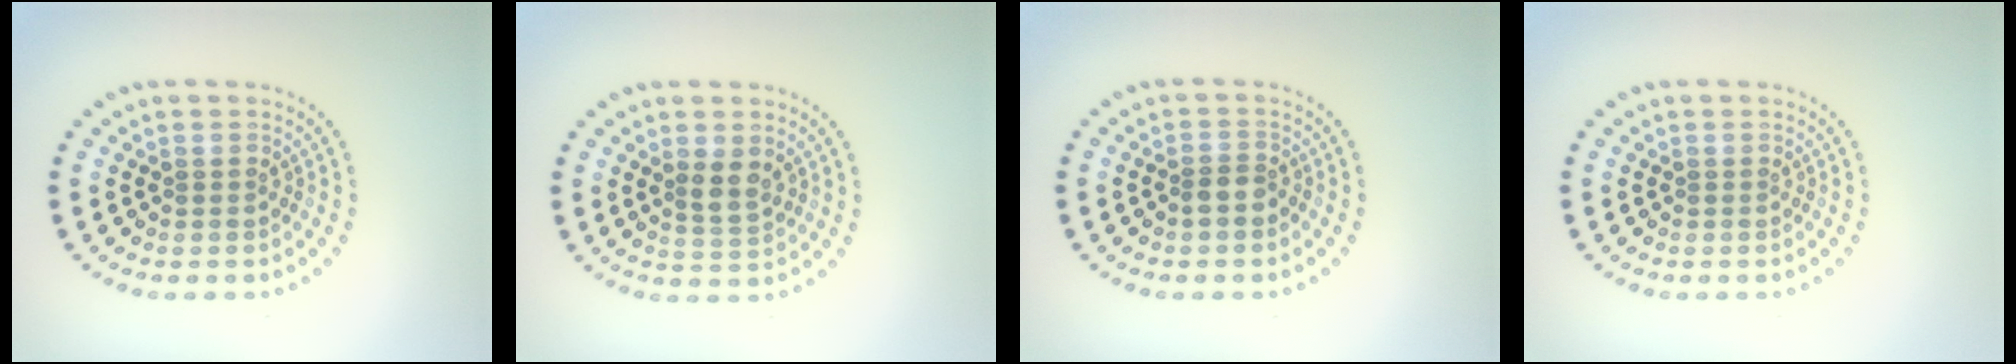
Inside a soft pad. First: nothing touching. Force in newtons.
{"total": 2.1, "press": 2.0, "slide": 0.9}
{"total": 1.7, "press": 1.5, "slide": 0.8}
{"total": 0.0}